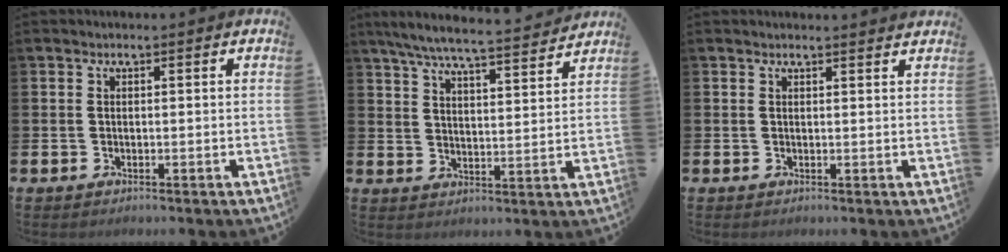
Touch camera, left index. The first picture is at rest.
{"total": 7.2, "force": [6.7, 0.5, 2.6], "torque": [-0.069, -0.047, 0.115]}
{"total": 0.9, "force": [0.9, -0.1, 0.1], "torque": [0.007, -0.005, 0.015]}